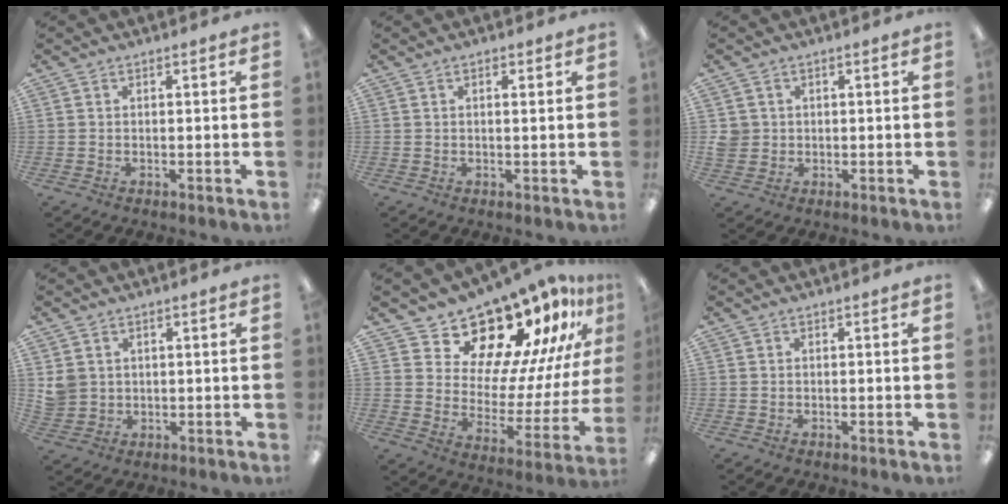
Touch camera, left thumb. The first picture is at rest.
{"total": 1.1, "force": [0.5, 0.2, 1.0], "torque": [-0.014, -0.004, 0.006]}
{"total": 3.2, "force": [0.4, 3.0, 0.7], "torque": [-0.019, 0.006, 0.008]}
{"total": 3.8, "force": [1.4, 3.4, 0.5], "torque": [-0.012, 0.004, 0.027]}
{"total": 18.6, "force": [16.3, 6.7, 5.9], "torque": [-0.089, -0.143, 0.280]}
{"total": 0.0}